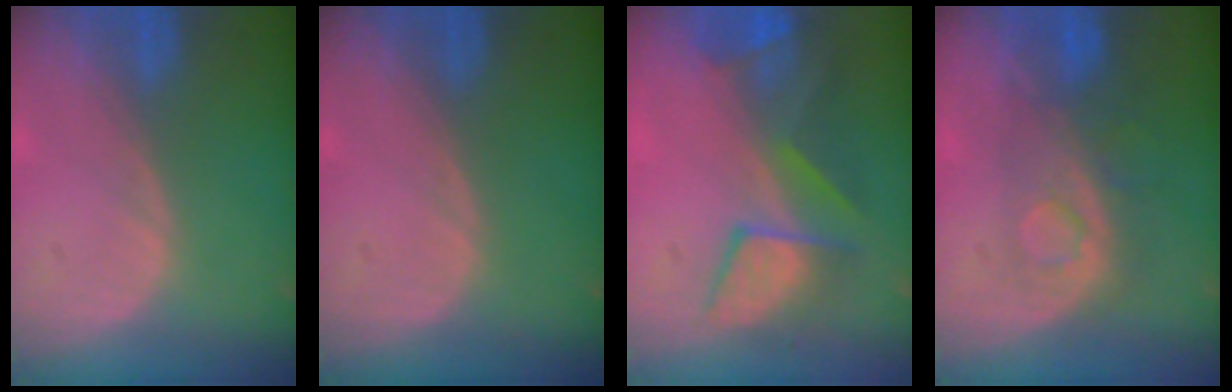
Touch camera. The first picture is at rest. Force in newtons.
{"total": 0.0}
{"total": 7.8, "press": 7.7, "slide": 1.2}
{"total": 7.9, "press": 7.4, "slide": 2.7}